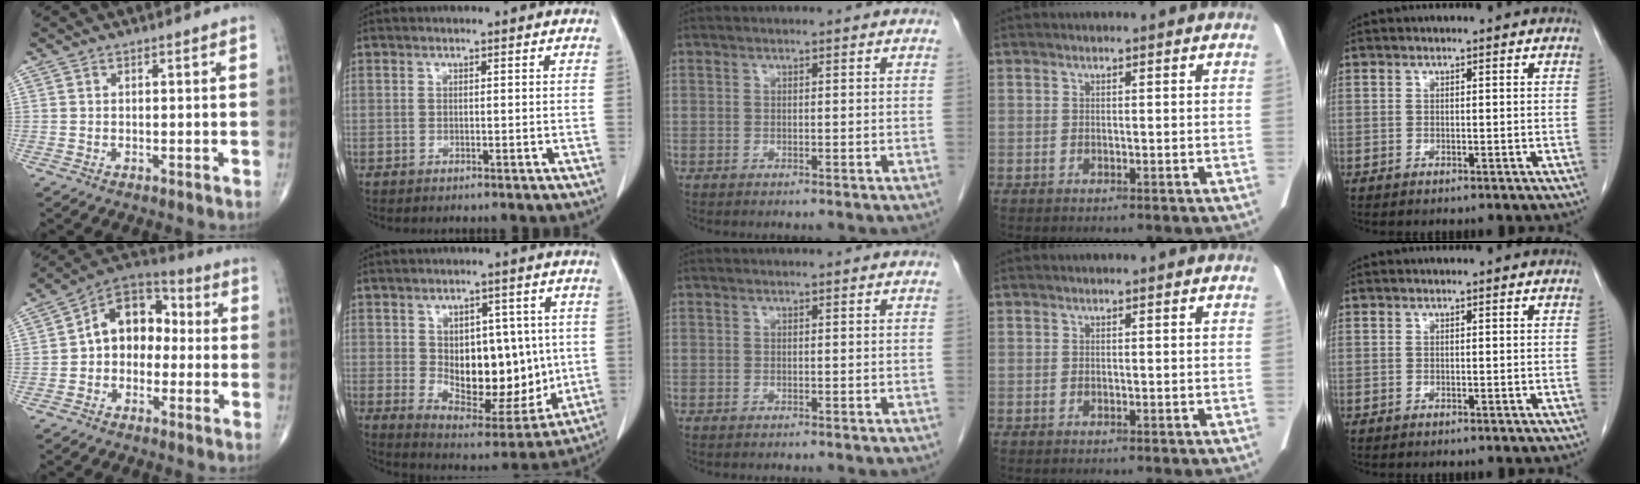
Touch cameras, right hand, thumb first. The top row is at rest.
{"thumb": {"total": 11.7, "force": [0.0, 8.7, 7.9], "torque": [-0.086, 0.042, -0.020]}, "index": {"total": 15.3, "force": [0.5, 8.5, 12.7], "torque": [-0.181, -0.001, 0.033]}}